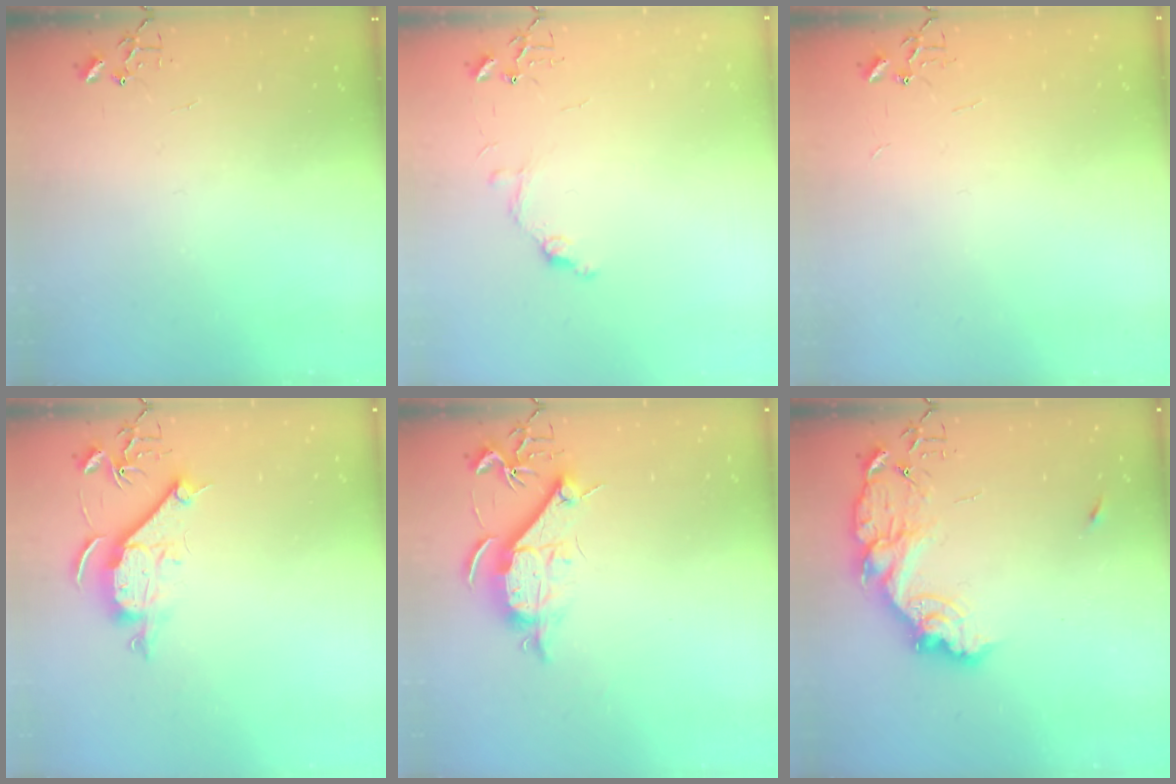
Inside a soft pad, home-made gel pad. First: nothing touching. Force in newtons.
{"total": 7.9, "press": 7.9, "slide": 0.7}
{"total": 1.8, "press": 1.8, "slide": 0.2}
{"total": 10.4, "press": 10.4, "slide": 0.9}
{"total": 10.6, "press": 10.6, "slide": 0.8}
{"total": 15.3, "press": 15.2, "slide": 1.1}